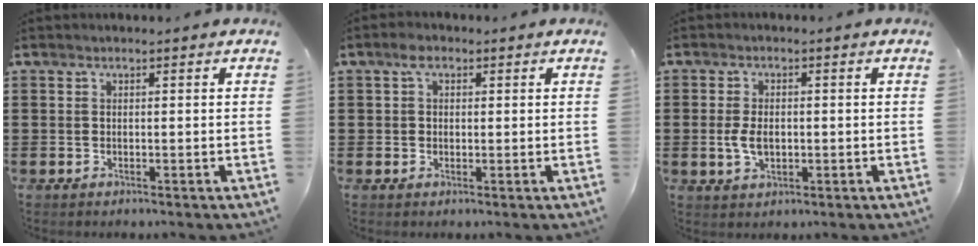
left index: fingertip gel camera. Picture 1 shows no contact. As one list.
[{"total": 2.7, "force": [1.2, 1.9, 1.4], "torque": [-0.033, 0.011, 0.021]}, {"total": 4.1, "force": [-0.4, 2.4, 3.3], "torque": [-0.077, 0.000, -0.011]}]